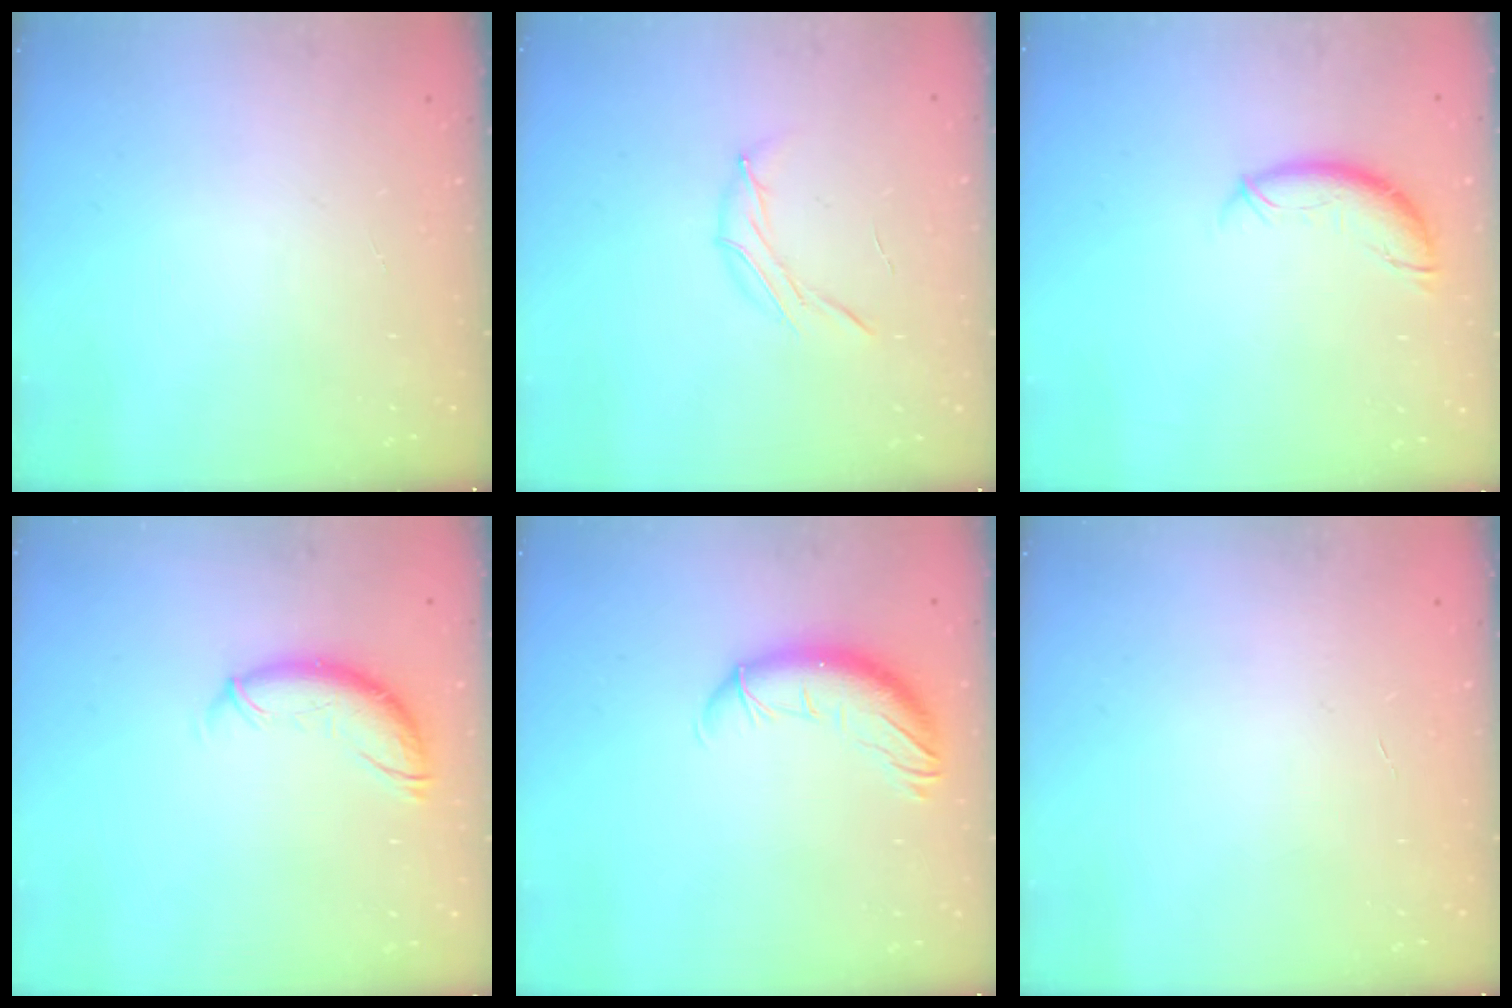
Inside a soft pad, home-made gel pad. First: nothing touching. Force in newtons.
{"total": 7.0, "press": 6.9, "slide": 1.4}
{"total": 8.2, "press": 8.2, "slide": 0.7}
{"total": 10.8, "press": 10.6, "slide": 1.8}
{"total": 11.2, "press": 11.1, "slide": 1.7}
{"total": 0.6, "press": 0.6, "slide": 0.2}